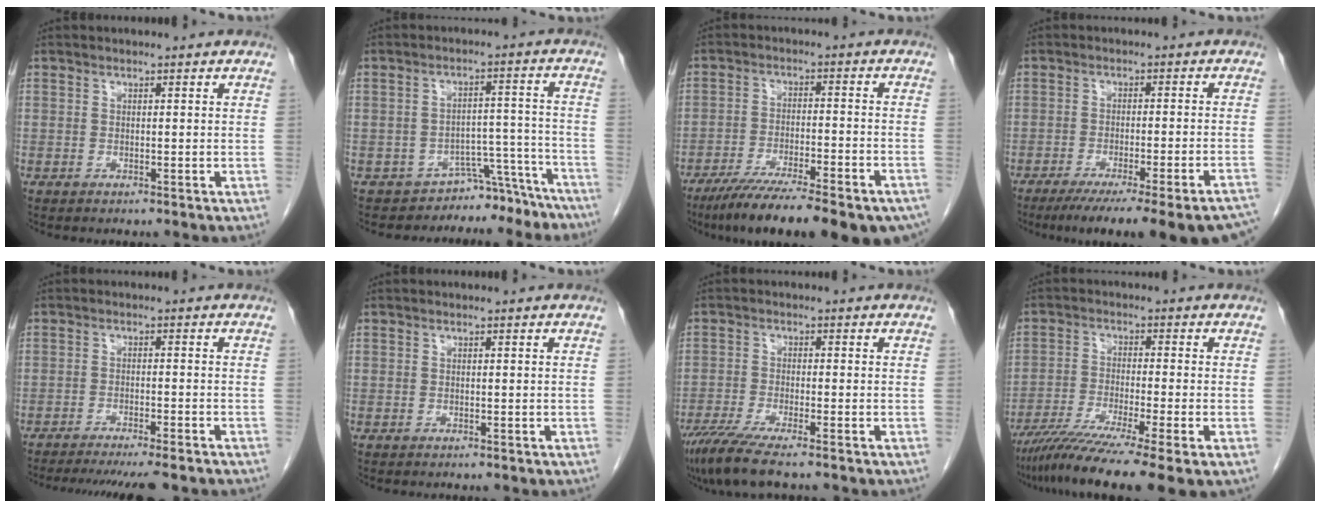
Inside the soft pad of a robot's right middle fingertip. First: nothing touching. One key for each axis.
{"total": 10.3, "fx": -9.6, "fy": 3.5, "fz": -0.1, "tx": 0.036, "ty": 0.069, "tz": -0.123}
{"total": 21.4, "fx": -16.5, "fy": 3.8, "fz": 13.1, "tx": -0.153, "ty": -0.022, "tz": -0.235}
{"total": 21.8, "fx": -18.4, "fy": 1.3, "fz": 11.5, "tx": -0.100, "ty": -0.030, "tz": -0.234}
{"total": 13.1, "fx": -11.5, "fy": 0.4, "fz": 6.1, "tx": -0.082, "ty": -0.026, "tz": -0.156}
{"total": 0.0}
{"total": 7.5, "fx": -5.9, "fy": -0.2, "fz": 4.7, "tx": -0.080, "ty": -0.025, "tz": -0.102}
{"total": 12.3, "fx": -8.6, "fy": -0.4, "fz": 8.8, "tx": -0.158, "ty": -0.035, "tz": -0.141}